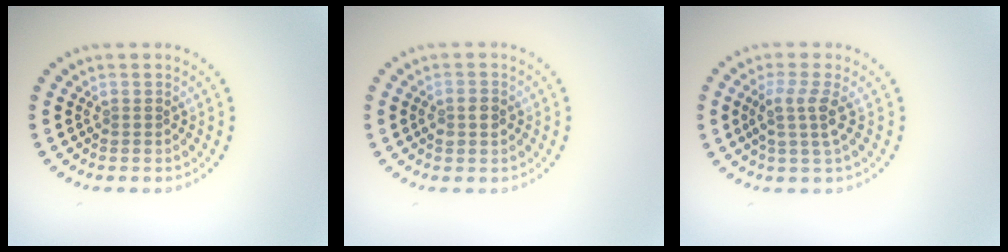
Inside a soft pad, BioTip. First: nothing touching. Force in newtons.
{"total": 1.4, "press": 1.4, "slide": 0.4}
{"total": 2.7, "press": 2.1, "slide": 1.6}